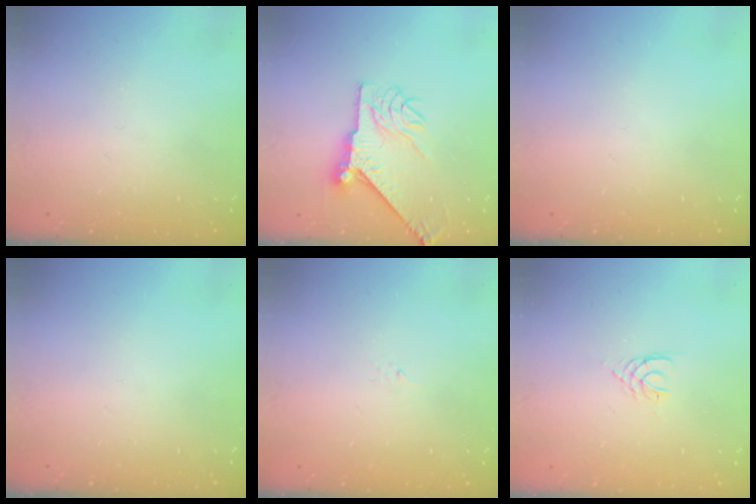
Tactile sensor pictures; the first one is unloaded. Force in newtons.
{"total": 10.8, "press": 10.7, "slide": 1.1}
{"total": 0.0}
{"total": 0.0}
{"total": 1.2, "press": 1.1, "slide": 0.2}
{"total": 2.0, "press": 1.9, "slide": 0.3}